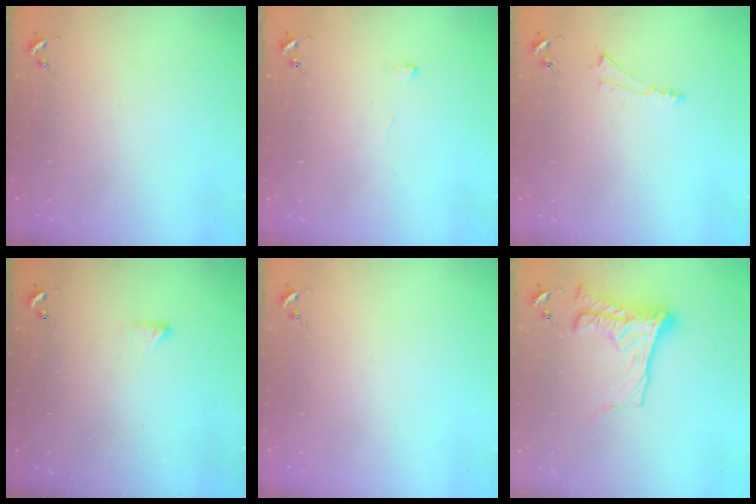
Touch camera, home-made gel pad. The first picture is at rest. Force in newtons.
{"total": 5.8, "press": 5.8, "slide": 0.3}
{"total": 6.8, "press": 6.8, "slide": 0.6}
{"total": 2.9, "press": 2.8, "slide": 0.5}
{"total": 0.0}
{"total": 16.4, "press": 16.3, "slide": 1.4}